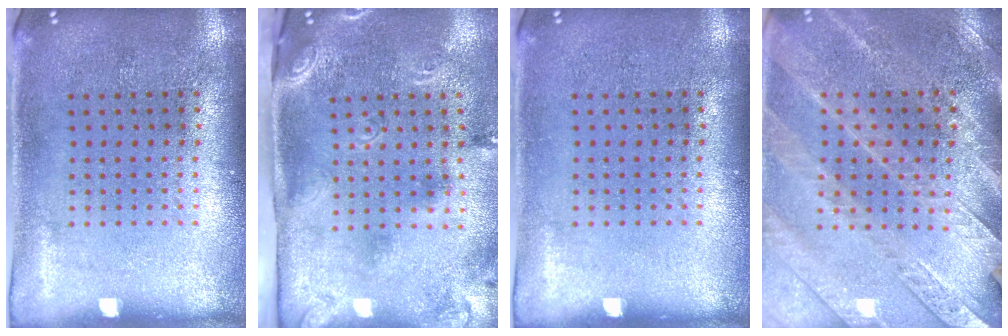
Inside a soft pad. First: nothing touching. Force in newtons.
{"total": 2.9, "press": 1.8, "slide": 2.3}
{"total": 0.0}
{"total": 2.8, "press": 2.7, "slide": 0.6}